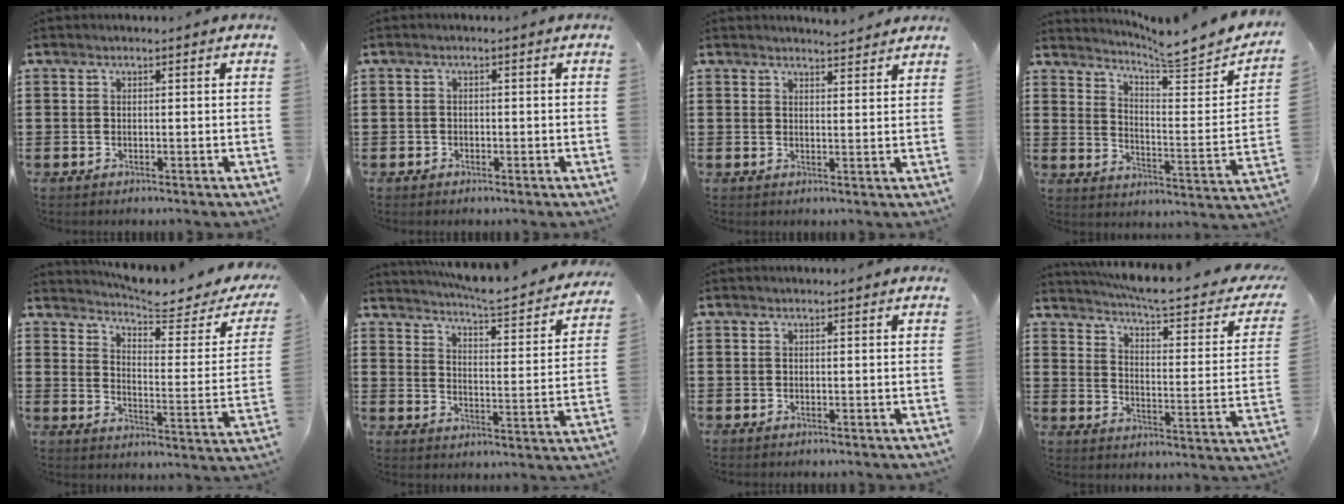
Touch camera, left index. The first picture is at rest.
{"total": 0.9, "force": [-0.4, 0.7, 0.1], "torque": [-0.006, 0.003, -0.011]}
{"total": 2.7, "force": [2.7, -0.1, 0.2], "torque": [-0.010, -0.007, 0.052]}
{"total": 5.7, "force": [5.3, -0.2, 1.9], "torque": [-0.041, -0.056, 0.082]}
{"total": 5.9, "force": [5.3, 0.3, 2.6], "torque": [-0.061, -0.043, 0.086]}
{"total": 5.0, "force": [4.7, -0.5, 1.5], "torque": [-0.046, -0.044, 0.073]}
{"total": 0.0}
{"total": 5.6, "force": [4.8, -0.3, 2.9], "torque": [-0.074, -0.042, 0.073]}